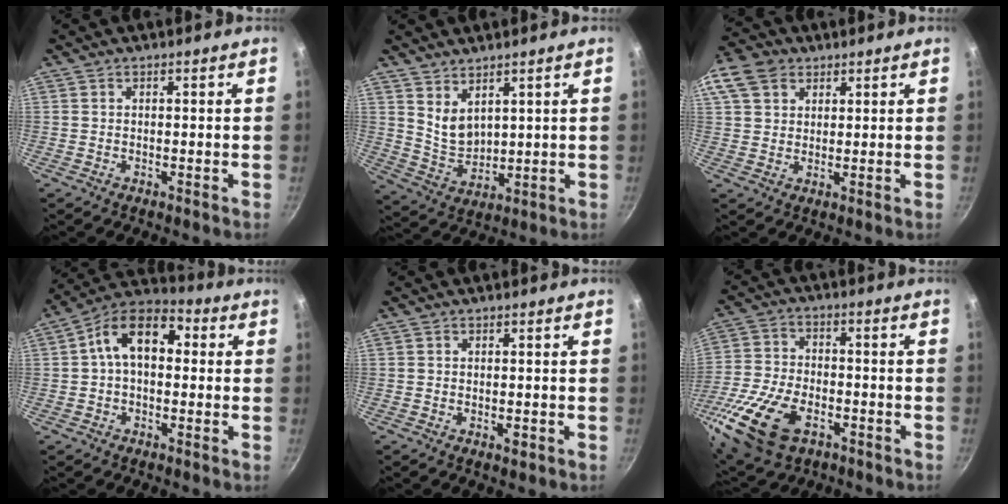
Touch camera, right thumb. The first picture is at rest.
{"total": 6.2, "force": [3.9, 3.4, 3.5], "torque": [-0.052, -0.040, 0.086]}
{"total": 11.7, "force": [5.5, 8.7, 5.6], "torque": [-0.114, 0.014, 0.096]}
{"total": 12.1, "force": [1.6, 7.8, 9.2], "torque": [-0.120, 0.035, 0.005]}
{"total": 1.3, "force": [-0.5, 0.5, 1.1], "torque": [-0.017, -0.002, -0.009]}
{"total": 19.4, "force": [-8.6, 11.7, 12.9], "torque": [-0.272, 0.015, -0.158]}